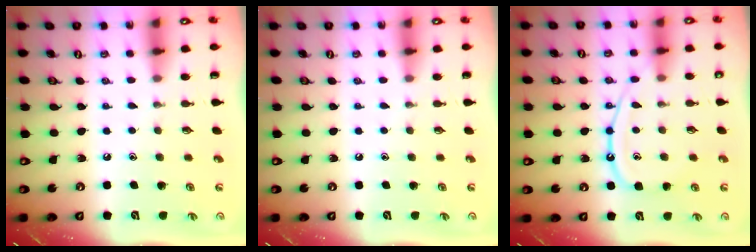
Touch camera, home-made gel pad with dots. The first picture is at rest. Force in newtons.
{"total": 0.0}
{"total": 12.9, "press": 12.8, "slide": 1.4}